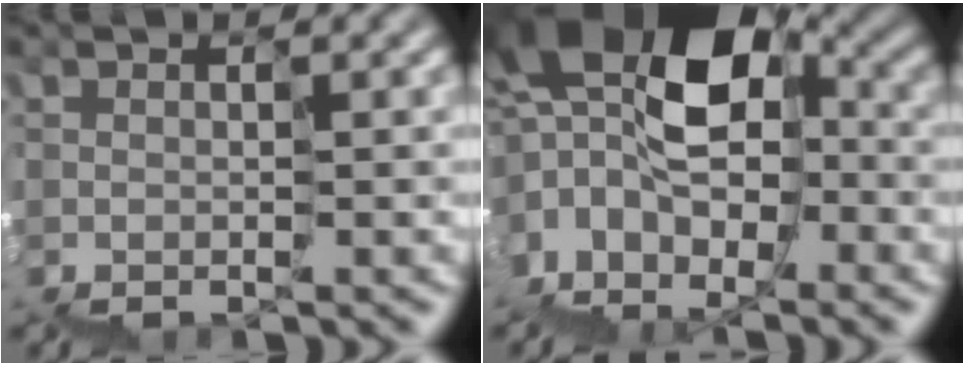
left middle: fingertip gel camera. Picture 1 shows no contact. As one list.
[{"total": 11.7, "force": [0.2, 8.1, 8.4], "torque": [-0.173, 0.008, 0.009]}]